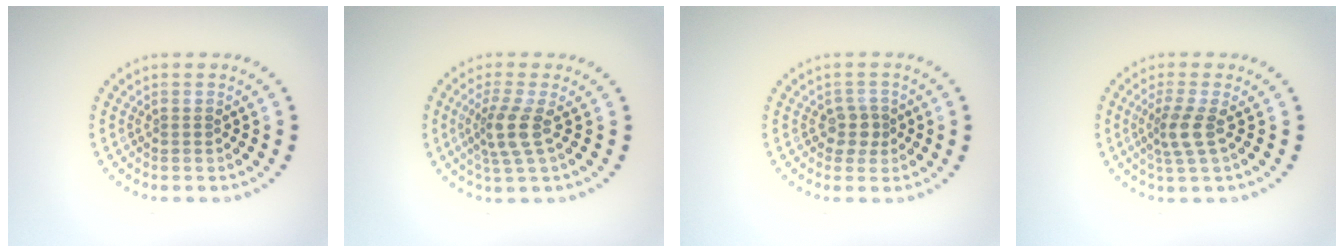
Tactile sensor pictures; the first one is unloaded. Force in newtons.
{"total": 2.9, "press": 2.1, "slide": 1.9}
{"total": 1.8, "press": 1.5, "slide": 1.0}
{"total": 2.5, "press": 1.9, "slide": 1.7}